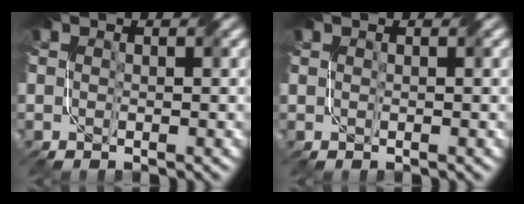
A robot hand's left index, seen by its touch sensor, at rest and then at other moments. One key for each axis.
{"total": 0.0}